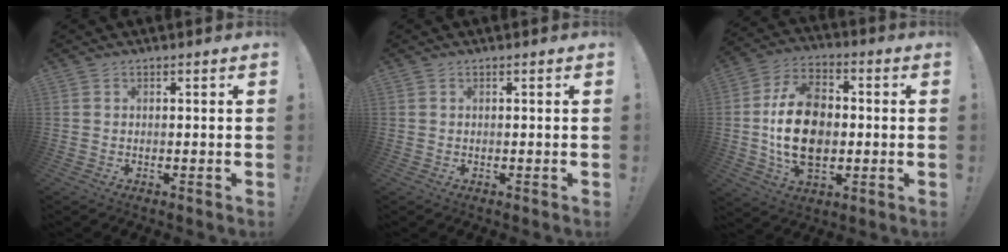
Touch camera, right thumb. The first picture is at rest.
{"total": 0.0}
{"total": 19.0, "force": [-1.1, 13.1, 13.8], "torque": [-0.234, 0.010, -0.019]}